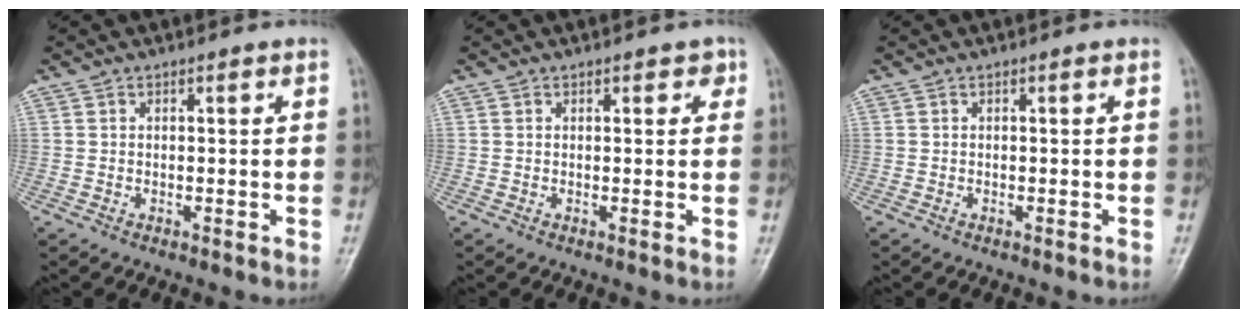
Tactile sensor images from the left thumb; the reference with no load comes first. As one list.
[{"total": 2.0, "force": [1.1, 1.2, 1.2], "torque": [0.003, -0.001, 0.011]}, {"total": 0.0}]